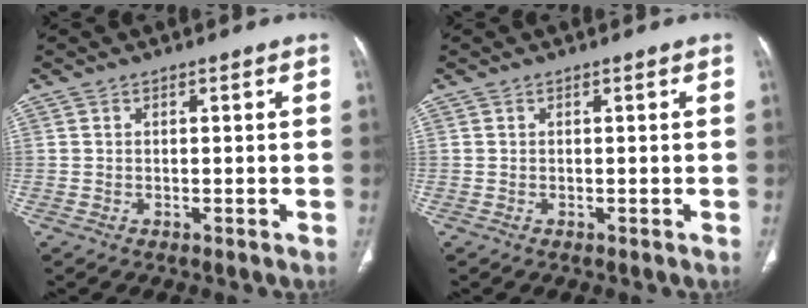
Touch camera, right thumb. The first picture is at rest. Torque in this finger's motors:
{"motor_torque": [-0.07, 0.07, 0.14, 0.23, 0.01]}